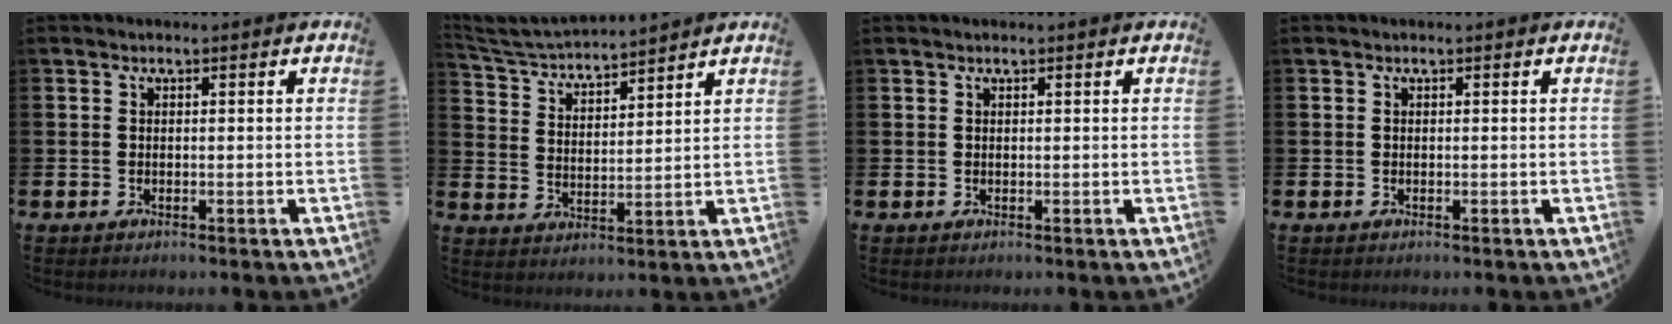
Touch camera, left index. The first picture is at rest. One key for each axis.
{"total": 4.4, "fx": 4.4, "fy": 0.4, "fz": 0.4, "tx": -0.033, "ty": -0.035, "tz": 0.074}
{"total": 0.0}
{"total": 0.0}